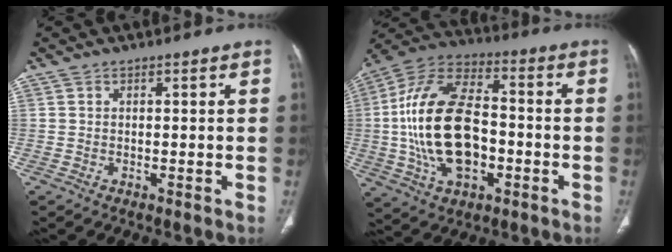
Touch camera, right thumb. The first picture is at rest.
{"total": 21.9, "force": [-2.4, 12.7, 17.7], "torque": [-0.332, 0.025, -0.039]}